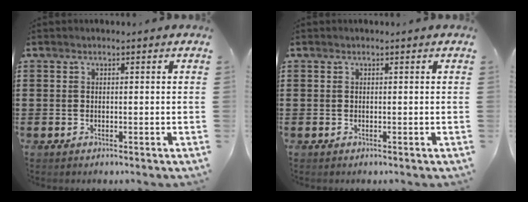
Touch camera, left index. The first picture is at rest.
{"total": 0.0}